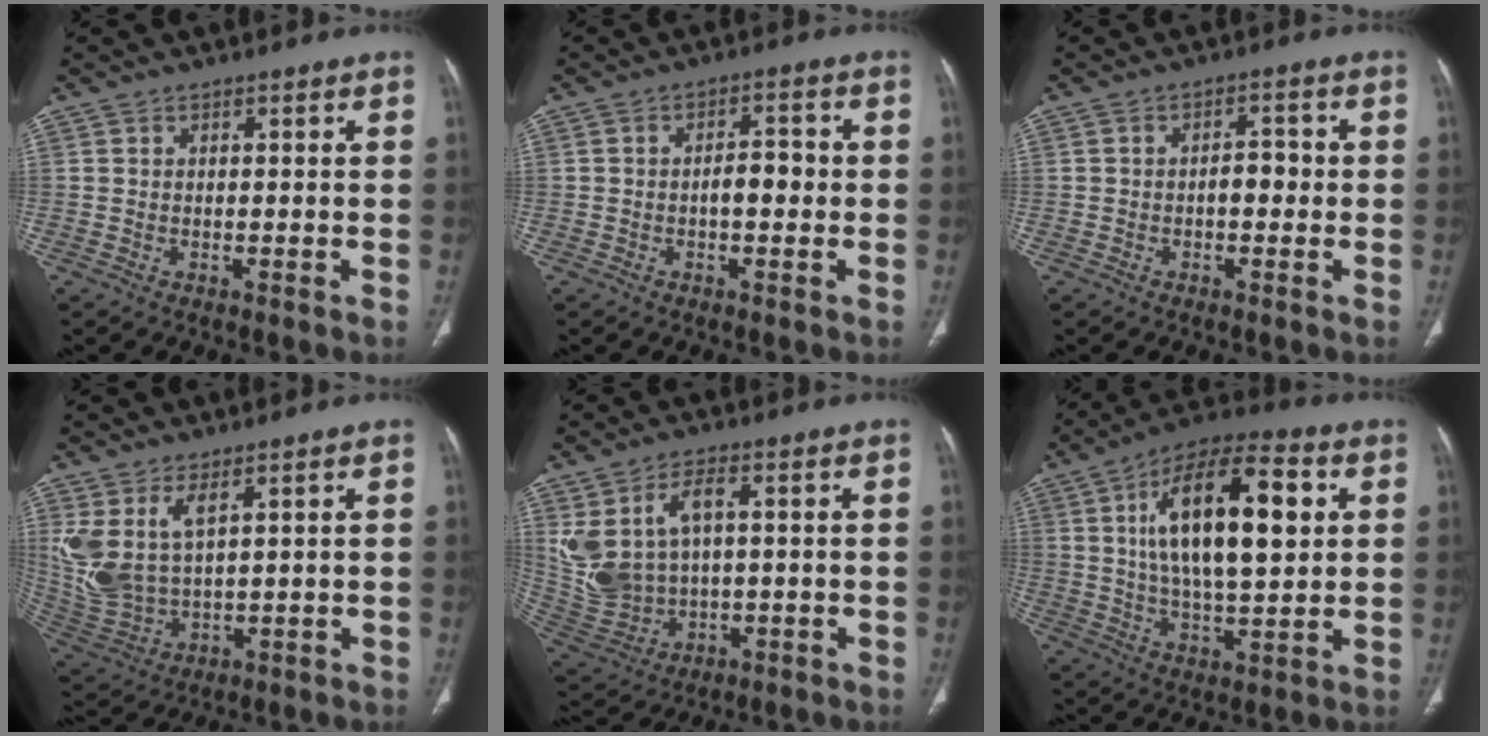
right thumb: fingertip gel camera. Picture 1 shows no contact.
{"total": 4.3, "force": [-0.7, 2.1, 3.7], "torque": [-0.048, 0.015, -0.014]}
{"total": 3.5, "force": [-0.6, 2.1, 2.8], "torque": [-0.030, 0.014, -0.013]}
{"total": 10.7, "force": [4.5, 5.2, 8.3], "torque": [-0.185, -0.020, 0.109]}
{"total": 12.5, "force": [2.8, 7.6, 9.5], "torque": [-0.196, 0.003, 0.077]}
{"total": 20.8, "force": [4.8, 8.5, 18.4], "torque": [-0.292, 0.006, 0.076]}